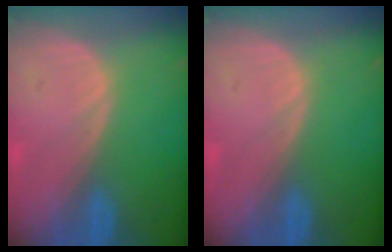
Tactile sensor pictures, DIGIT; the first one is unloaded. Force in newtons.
{"total": 0.0}